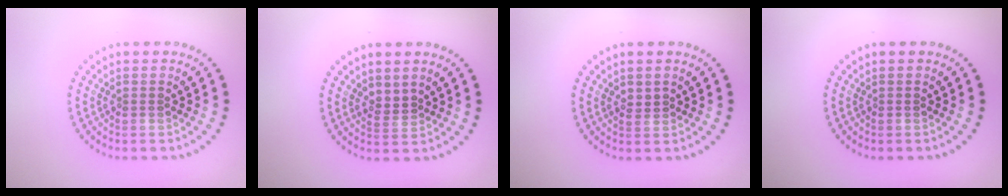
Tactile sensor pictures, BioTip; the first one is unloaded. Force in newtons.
{"total": 1.1, "press": 0.8, "slide": 0.8}
{"total": 0.9, "press": 0.8, "slide": 0.4}
{"total": 0.0}